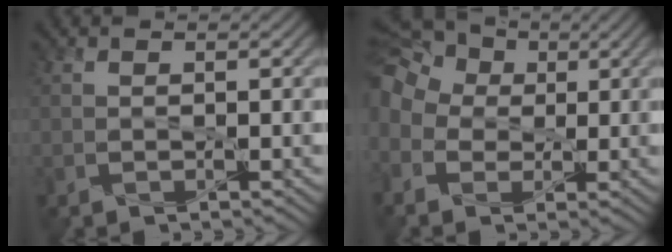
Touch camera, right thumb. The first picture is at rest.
{"total": 13.0, "force": [1.7, 10.4, 7.6], "torque": [-0.224, 0.013, -0.001]}